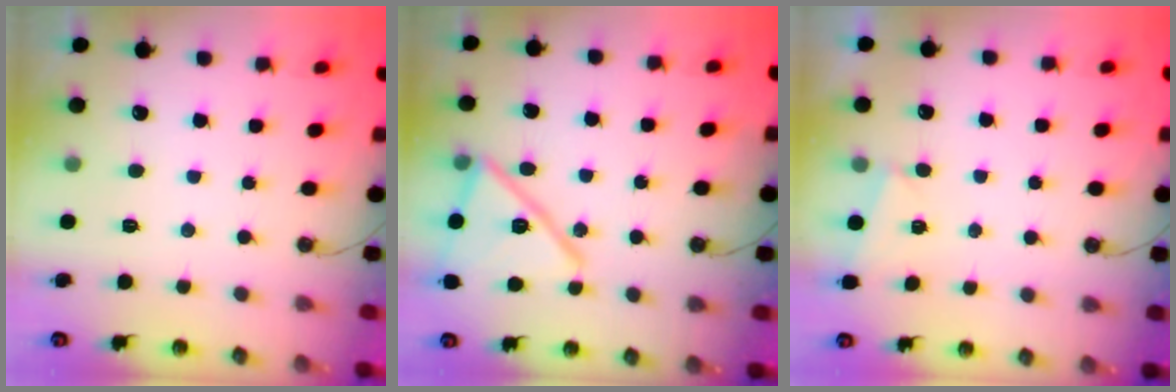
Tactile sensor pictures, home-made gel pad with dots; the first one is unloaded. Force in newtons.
{"total": 18.3, "press": 18.3, "slide": 1.8}
{"total": 2.6, "press": 1.3, "slide": 2.2}